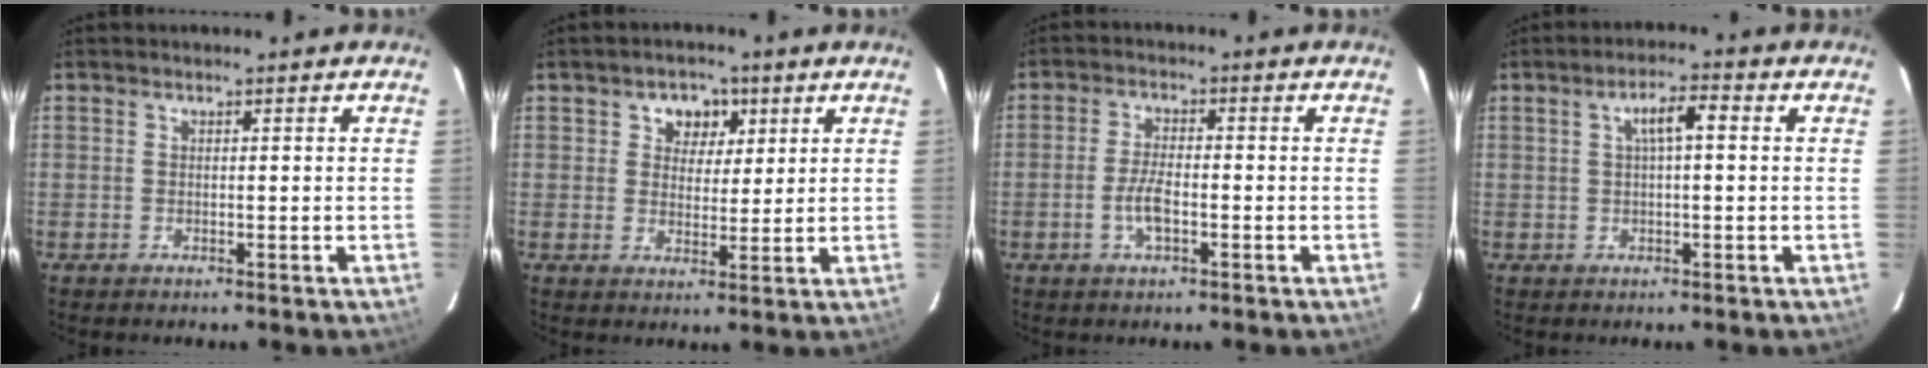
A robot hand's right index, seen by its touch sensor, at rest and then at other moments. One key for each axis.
{"total": 5.2, "fx": 2.2, "fy": 4.2, "fz": 2.1, "tx": -0.024, "ty": 0.007, "tz": 0.035}
{"total": 4.4, "fx": -1.7, "fy": 1.6, "fz": 3.8, "tx": -0.081, "ty": 0.003, "tz": -0.032}
{"total": 4.4, "fx": 0.9, "fy": 1.0, "fz": 4.1, "tx": -0.075, "ty": 0.012, "tz": 0.017}